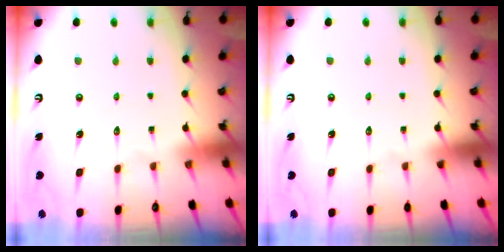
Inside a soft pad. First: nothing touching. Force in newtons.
{"total": 0.0}